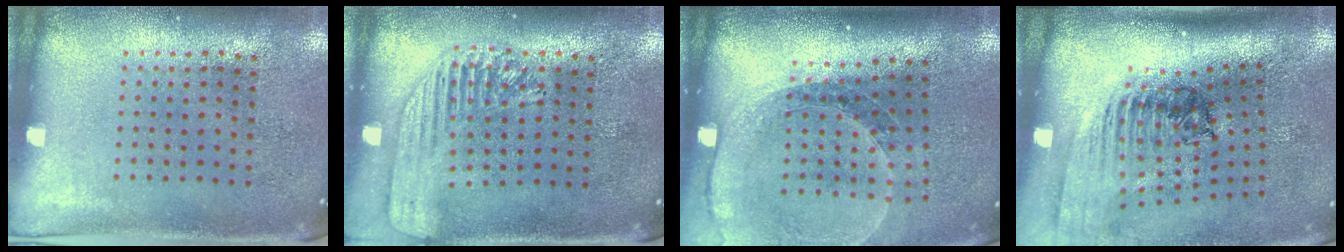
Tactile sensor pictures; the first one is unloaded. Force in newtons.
{"total": 1.7, "press": 1.5, "slide": 0.8}
{"total": 1.8, "press": 1.7, "slide": 0.6}
{"total": 2.5, "press": 1.8, "slide": 1.7}